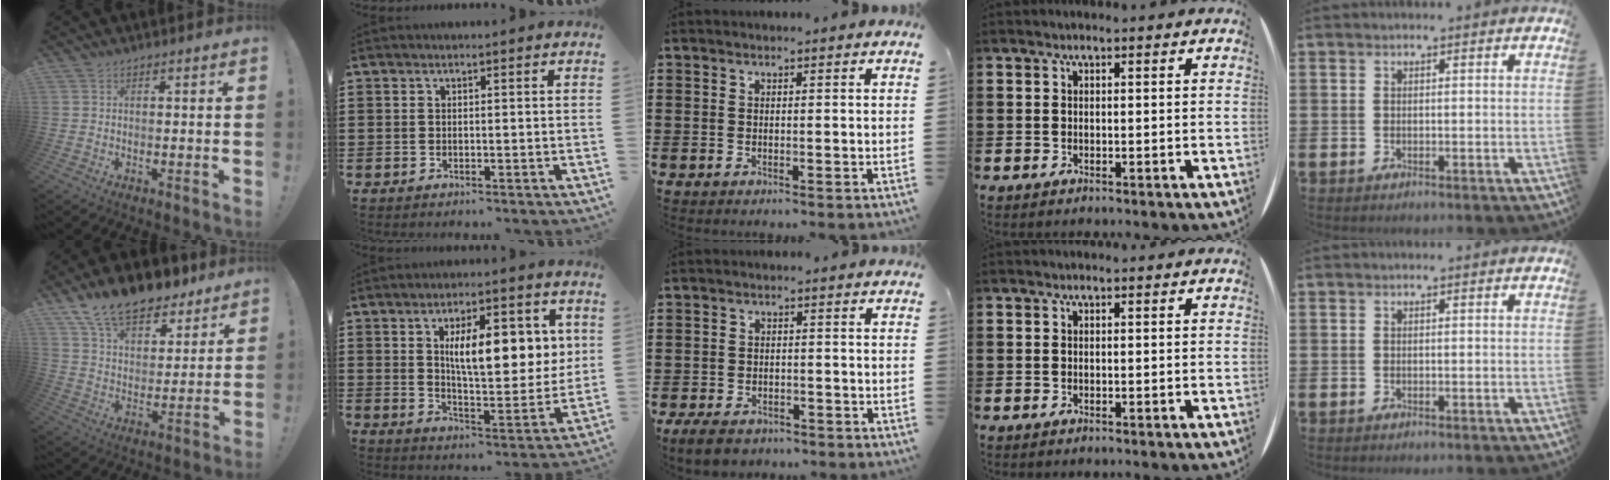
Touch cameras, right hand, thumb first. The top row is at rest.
{"thumb": {"total": 14.6, "force": [11.9, 6.5, 5.6], "torque": [-0.106, -0.083, 0.217]}, "index": {"total": 11.1, "force": [3.3, 4.5, 9.6], "torque": [-0.150, -0.003, 0.049]}, "middle": {"total": 3.6, "force": [-3.2, 1.1, 1.1], "torque": [-0.026, 0.005, -0.067]}}